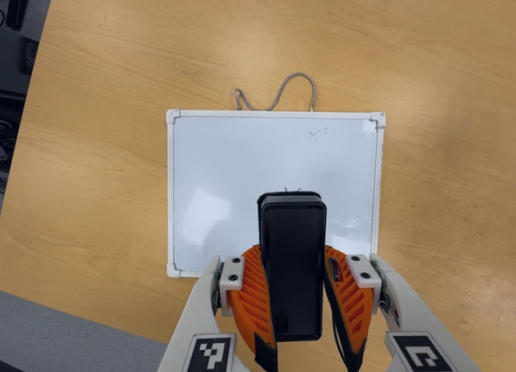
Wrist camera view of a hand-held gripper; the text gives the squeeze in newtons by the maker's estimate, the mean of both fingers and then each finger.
{"total": 8.5, "left": 7.0, "right": 10.0}